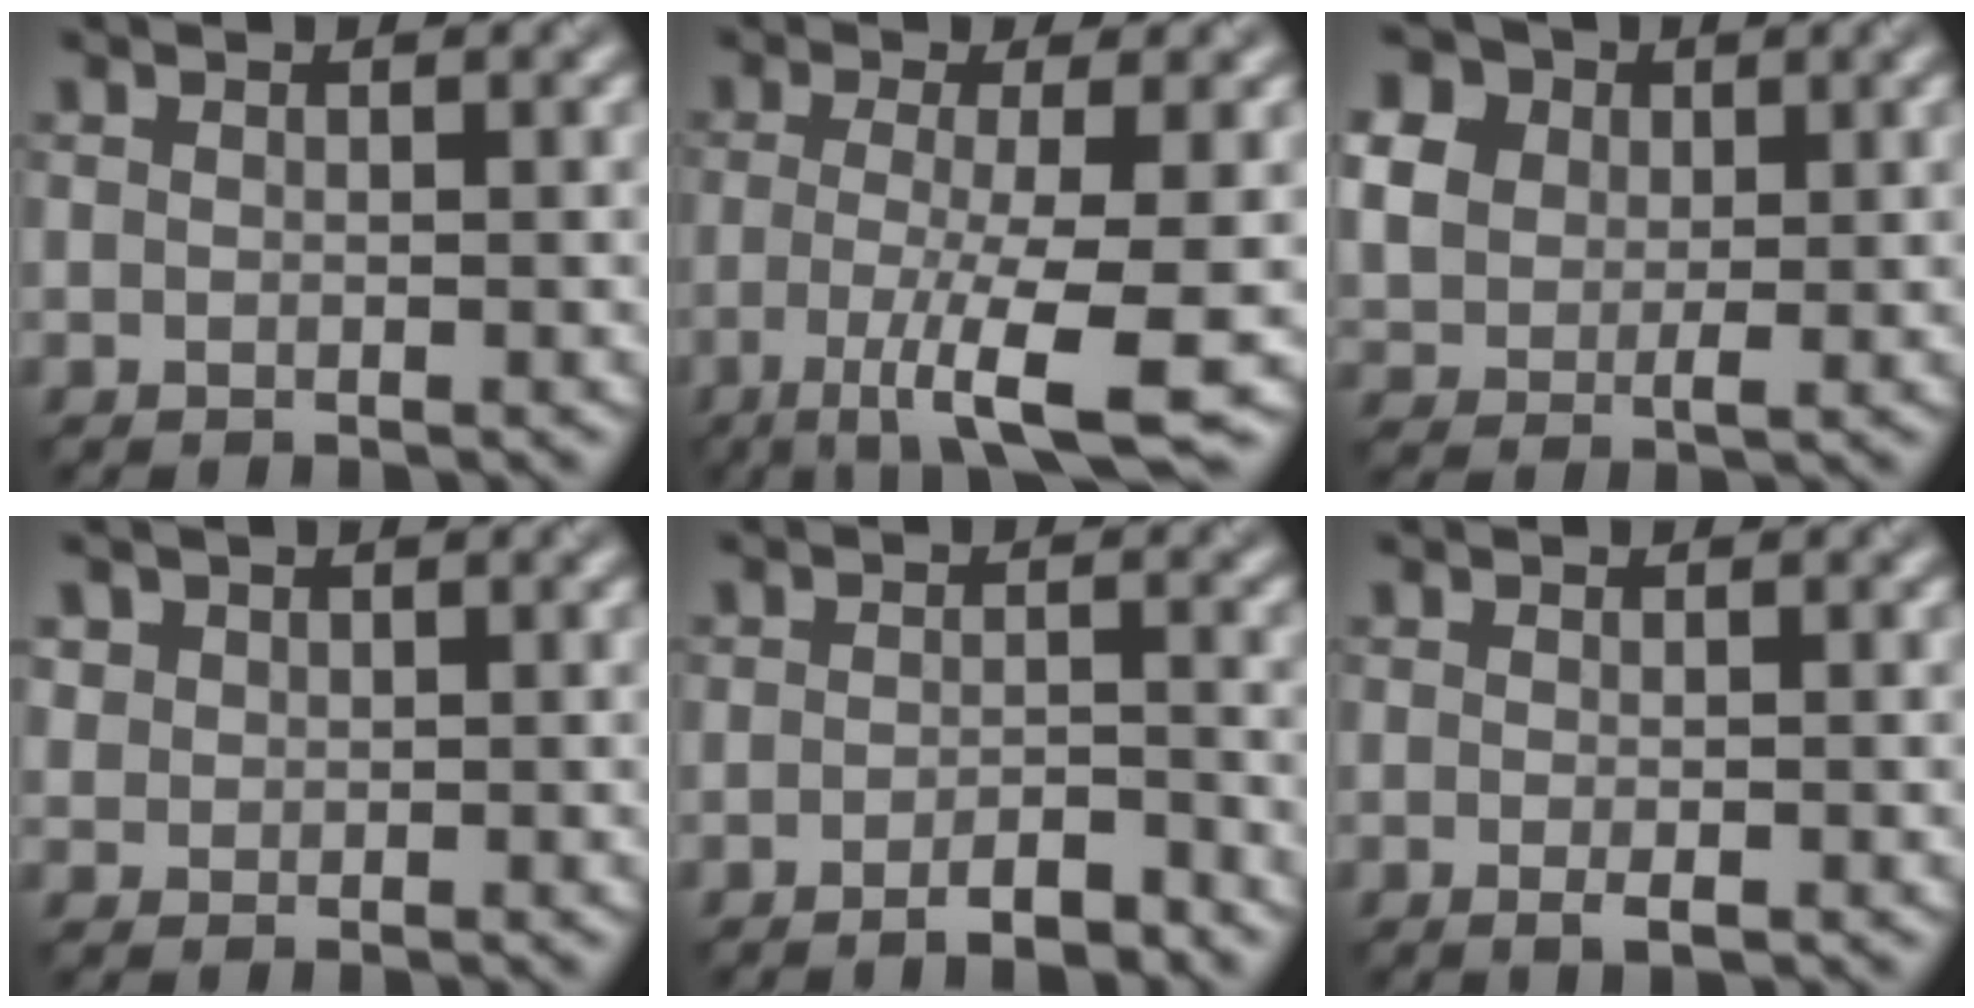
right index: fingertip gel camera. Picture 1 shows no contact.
{"total": 7.3, "force": [-2.9, 1.4, 6.6], "torque": [-0.117, -0.008, -0.045]}
{"total": 9.0, "force": [4.4, 6.7, 4.0], "torque": [-0.117, 0.036, 0.080]}
{"total": 0.9, "force": [0.4, 0.6, -0.6], "torque": [0.000, 0.005, 0.016]}
{"total": 2.6, "force": [-2.4, 0.2, 1.2], "torque": [-0.020, 0.010, -0.034]}
{"total": 1.0, "force": [-0.7, -0.2, 0.7], "torque": [-0.020, -0.001, -0.002]}